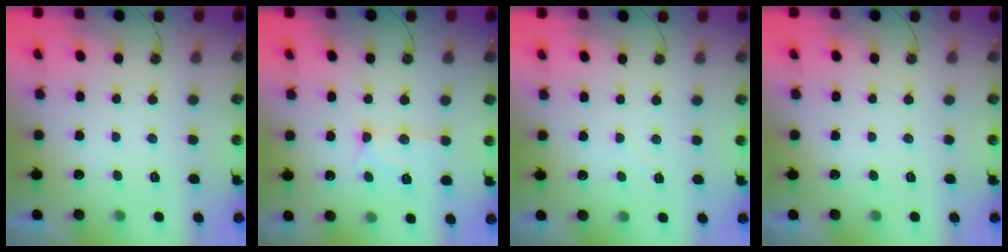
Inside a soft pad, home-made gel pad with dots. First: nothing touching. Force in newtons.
{"total": 12.3, "press": 12.3, "slide": 0.9}
{"total": 3.9, "press": 3.9, "slide": 0.6}
{"total": 0.0}